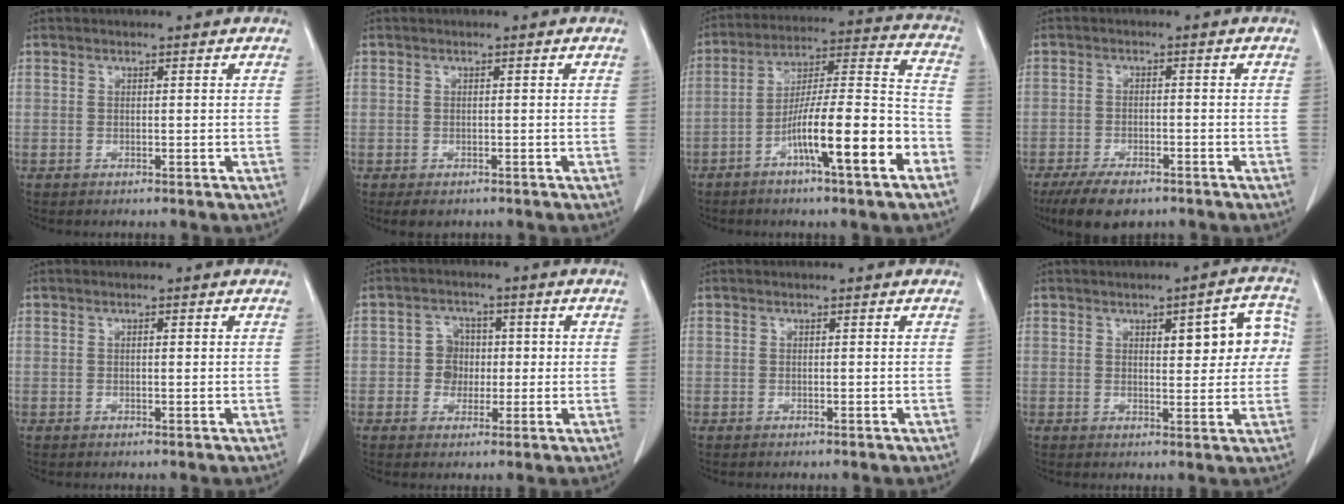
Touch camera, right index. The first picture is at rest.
{"total": 2.4, "force": [-1.4, 1.7, 0.9], "torque": [-0.010, 0.001, -0.013]}
{"total": 16.1, "force": [-7.3, 1.1, 14.4], "torque": [-0.234, 0.006, -0.119]}
{"total": 7.4, "force": [-5.5, 2.9, 4.1], "torque": [-0.069, -0.008, -0.089]}
{"total": 0.6, "force": [0.1, 0.1, 0.6], "torque": [-0.012, 0.000, 0.001]}
{"total": 4.3, "force": [-0.1, 4.1, 1.4], "torque": [-0.017, 0.017, 0.000]}
{"total": 0.0}
{"total": 8.2, "force": [1.8, 2.7, 7.5], "torque": [-0.086, 0.022, 0.021]}